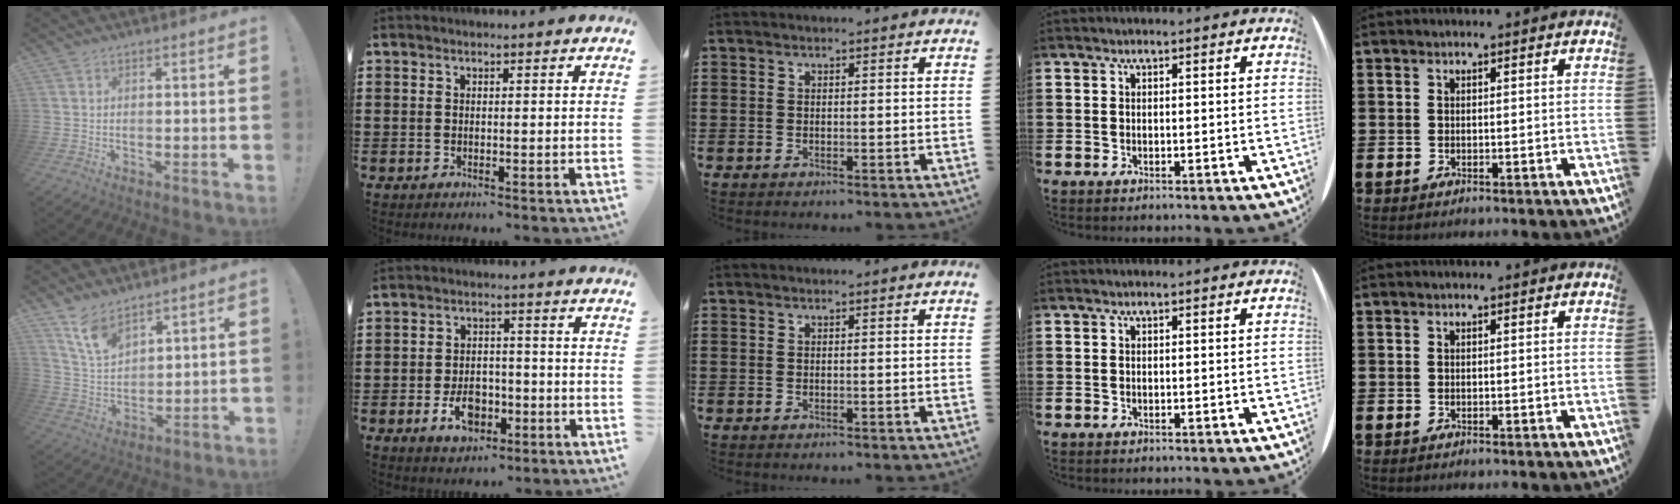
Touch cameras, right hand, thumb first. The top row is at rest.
{"thumb": {"total": 9.8, "force": [7.7, 4.8, 3.8], "torque": [-0.086, -0.044, 0.151]}, "index": {"total": 5.5, "force": [-2.2, 3.6, 3.5], "torque": [-0.052, 0.003, -0.043]}}